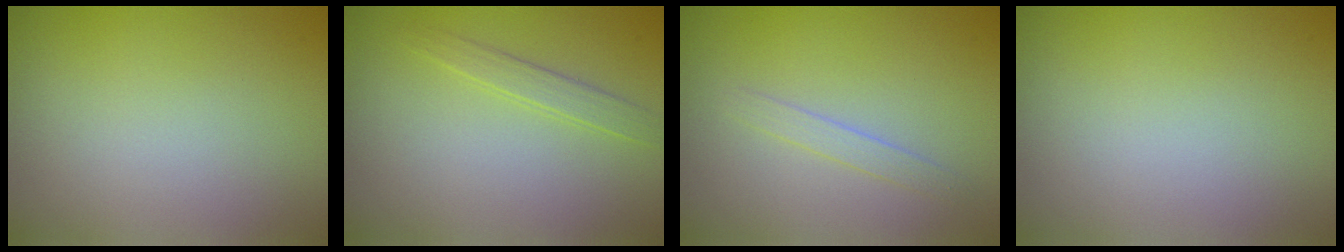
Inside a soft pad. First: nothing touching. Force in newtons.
{"total": 1.5, "press": 1.5, "slide": 0.1}
{"total": 1.2, "press": 1.2, "slide": 0.1}
{"total": 0.0}